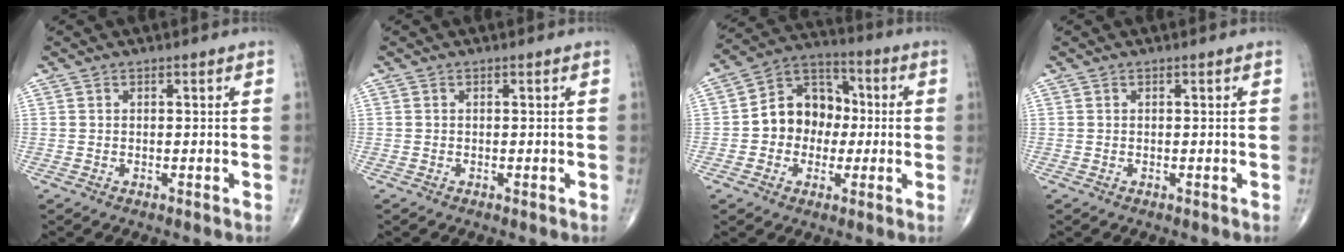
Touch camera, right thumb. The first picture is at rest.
{"total": 0.0}
{"total": 12.2, "force": [-0.6, 10.0, 6.9], "torque": [-0.067, 0.036, -0.020]}
{"total": 0.0}